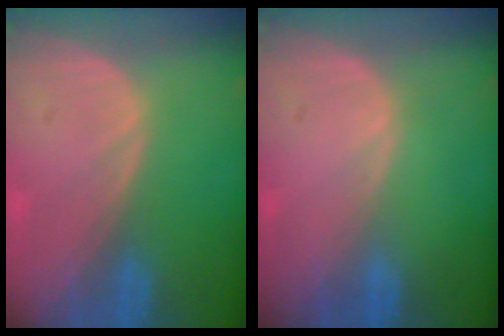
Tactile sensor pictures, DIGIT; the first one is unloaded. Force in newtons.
{"total": 0.0}